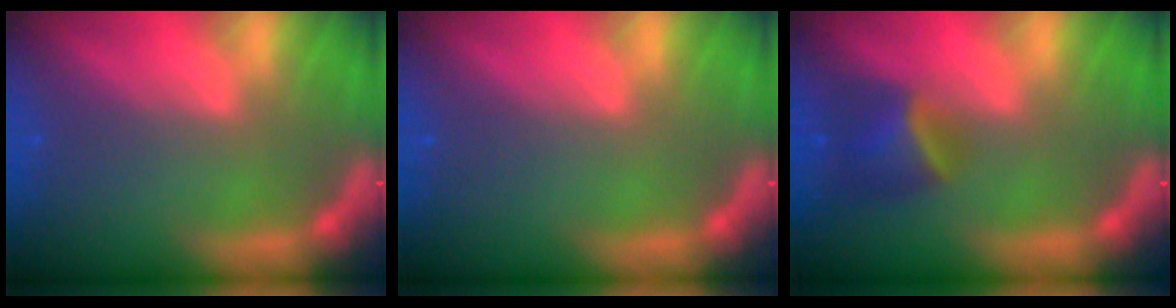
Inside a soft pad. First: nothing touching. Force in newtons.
{"total": 0.0}
{"total": 3.4}